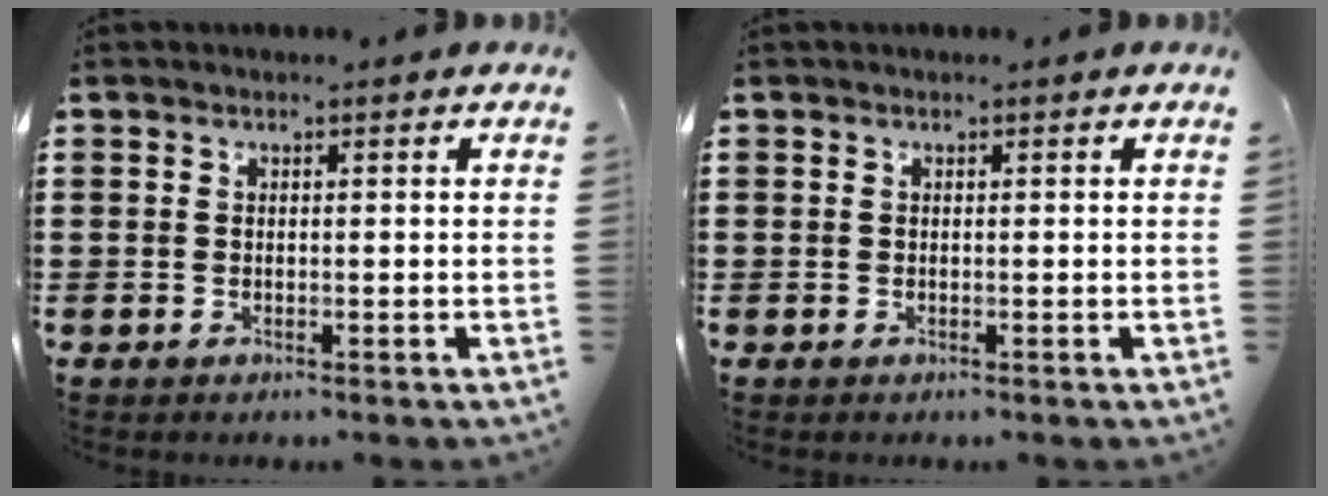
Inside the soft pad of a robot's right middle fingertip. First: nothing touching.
{"total": 0.0}